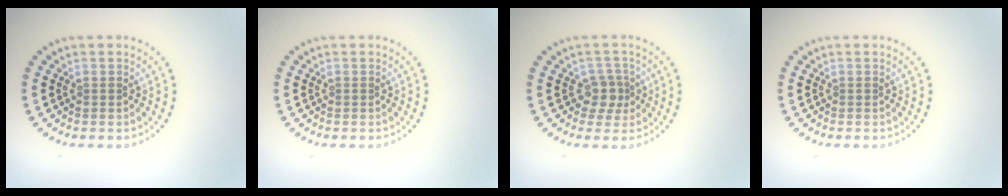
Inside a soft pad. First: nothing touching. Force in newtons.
{"total": 0.0}
{"total": 2.2, "press": 1.8, "slide": 1.3}
{"total": 0.0}